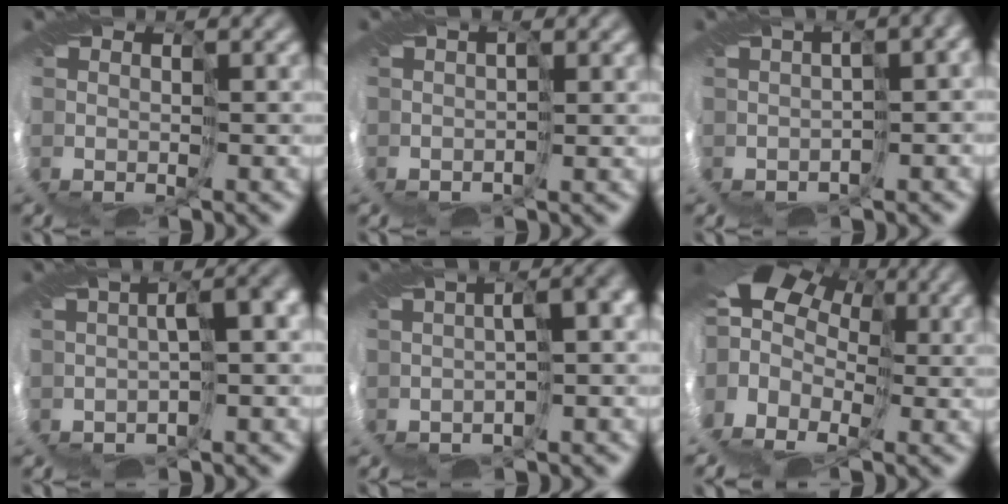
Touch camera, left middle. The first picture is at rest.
{"total": 1.5, "force": [0.5, 0.9, 1.0], "torque": [-0.013, 0.011, 0.009]}
{"total": 8.2, "force": [-0.7, 3.9, 7.1], "torque": [-0.105, 0.016, 0.015]}
{"total": 3.8, "force": [-1.1, 0.9, 3.6], "torque": [-0.036, 0.013, -0.014]}
{"total": 4.3, "force": [-1.2, 1.3, 3.9], "torque": [-0.043, 0.010, -0.013]}
{"total": 10.9, "force": [1.3, 8.2, 7.1], "torque": [-0.155, 0.015, 0.012]}